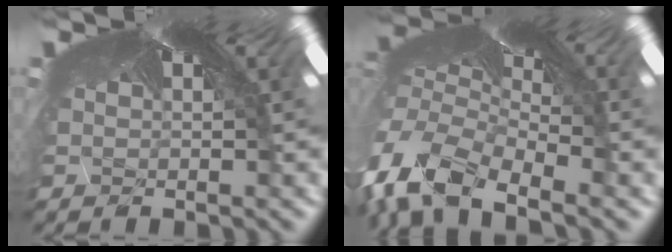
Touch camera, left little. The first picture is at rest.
{"total": 10.9, "force": [-10.7, 0.3, 2.3], "torque": [-0.089, -0.071, -0.171]}